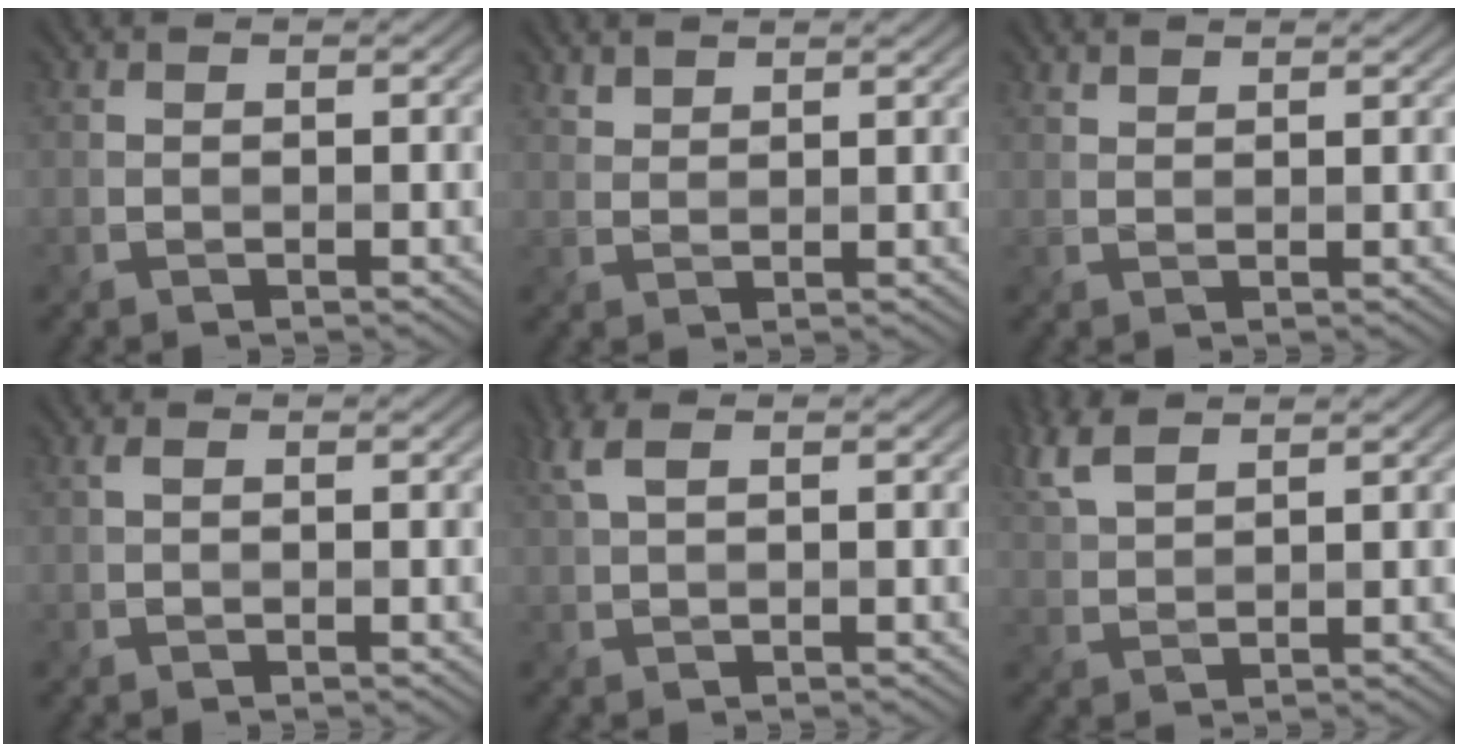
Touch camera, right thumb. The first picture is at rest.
{"total": 2.3, "force": [2.1, 0.5, 0.8], "torque": [-0.016, -0.001, 0.047]}
{"total": 1.7, "force": [1.6, 0.3, 0.5], "torque": [-0.015, -0.001, 0.034]}
{"total": 0.6, "force": [0.0, 0.2, 0.5], "torque": [-0.014, 0.001, 0.000]}
{"total": 2.6, "force": [1.1, 0.8, 2.2], "torque": [-0.059, 0.010, 0.023]}
{"total": 5.2, "force": [3.6, 1.5, 3.4], "torque": [-0.094, 0.015, 0.080]}